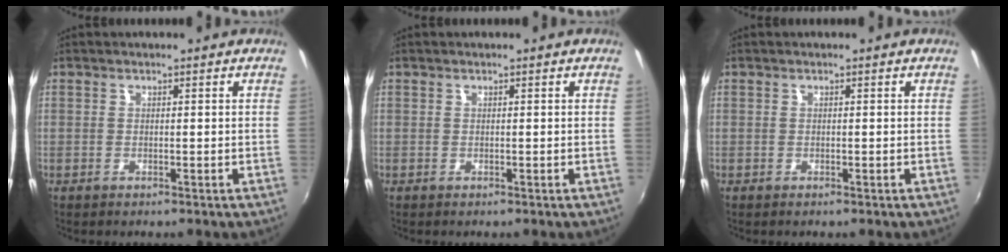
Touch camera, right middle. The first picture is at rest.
{"total": 0.0}
{"total": 0.0}